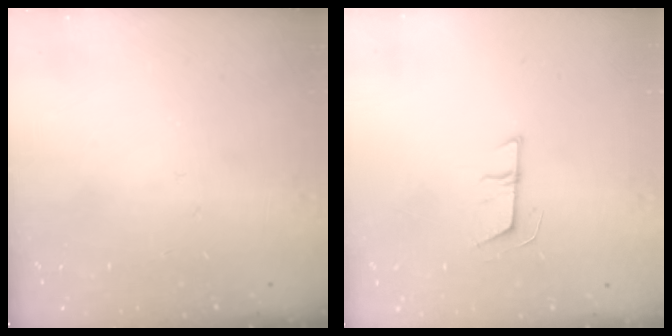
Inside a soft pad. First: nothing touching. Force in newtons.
{"total": 5.7, "press": 5.6, "slide": 1.0}